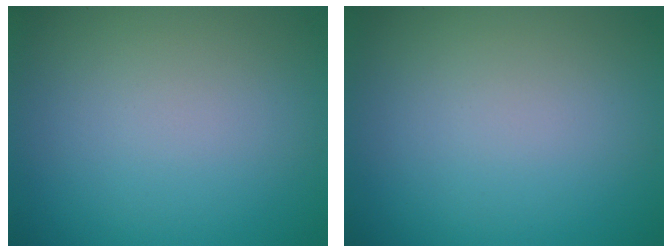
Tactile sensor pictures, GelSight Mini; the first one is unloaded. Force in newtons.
{"total": 0.0}